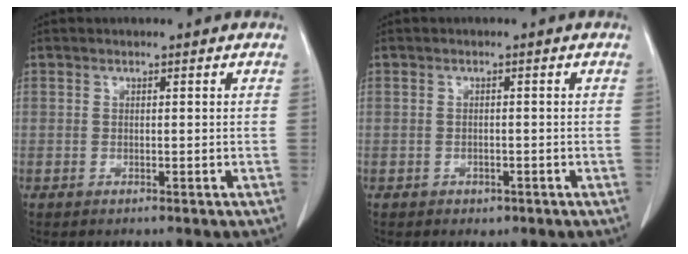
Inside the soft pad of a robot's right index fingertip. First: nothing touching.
{"total": 1.2, "force": [-0.7, 0.9, 0.4], "torque": [-0.002, 0.003, -0.006]}